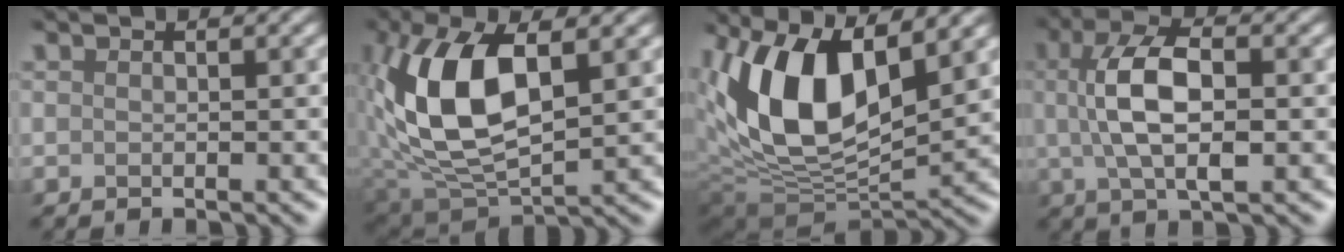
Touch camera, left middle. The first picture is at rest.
{"total": 9.6, "force": [2.1, 4.8, 8.0], "torque": [-0.185, 0.009, 0.034]}
{"total": 10.8, "force": [4.3, 5.4, 8.3], "torque": [-0.176, -0.007, 0.074]}
{"total": 5.8, "force": [1.0, 2.1, 5.3], "torque": [-0.104, 0.010, 0.009]}